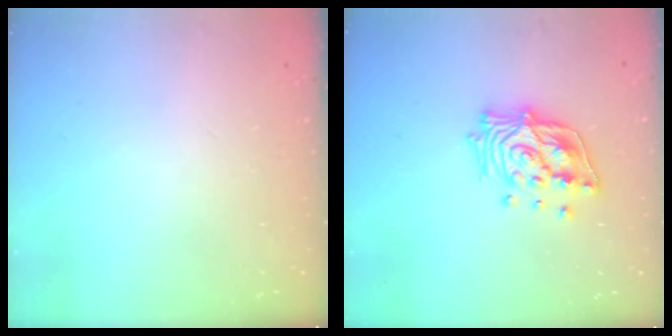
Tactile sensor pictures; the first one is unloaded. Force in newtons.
{"total": 16.0, "press": 15.9, "slide": 2.3}